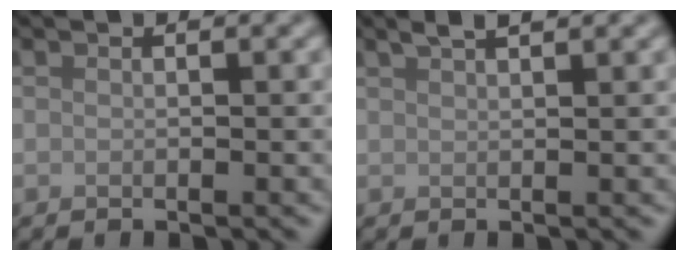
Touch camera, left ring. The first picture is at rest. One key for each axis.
{"total": 1.9, "fx": 1.5, "fy": 0.4, "fz": 1.1, "tx": -0.011, "ty": 0.002, "tz": 0.019}